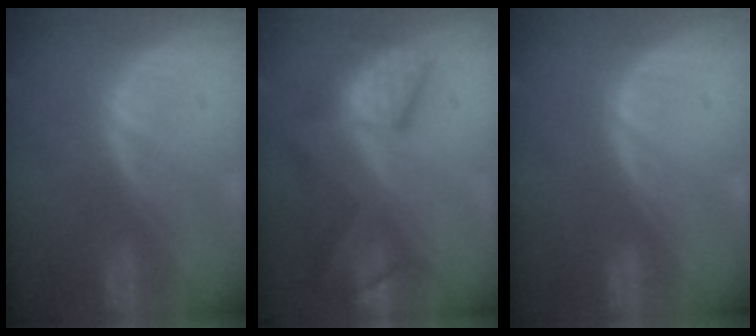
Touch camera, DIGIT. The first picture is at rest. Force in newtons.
{"total": 9.8, "press": 8.5, "slide": 4.8}
{"total": 0.0}